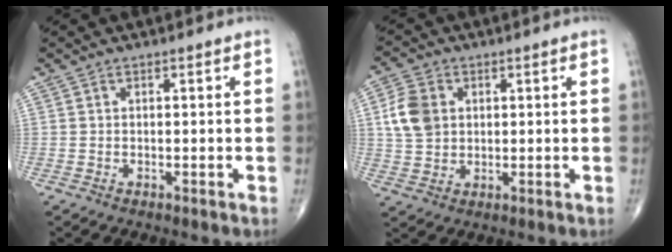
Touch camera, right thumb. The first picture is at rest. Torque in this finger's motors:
{"motor_torque": [-0.40, 0.67, 0.63, 0.17, 0.04]}